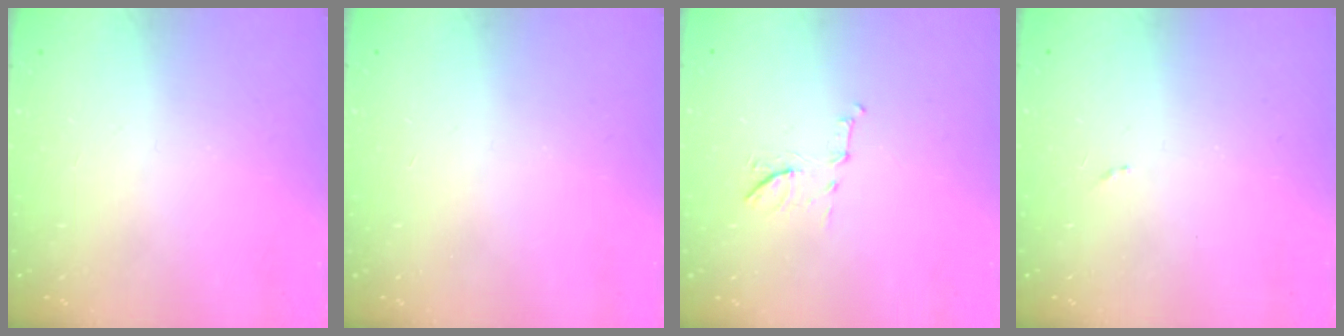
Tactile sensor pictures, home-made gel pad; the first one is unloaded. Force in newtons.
{"total": 0.0}
{"total": 7.2, "press": 7.0, "slide": 1.5}
{"total": 4.2, "press": 4.1, "slide": 0.7}